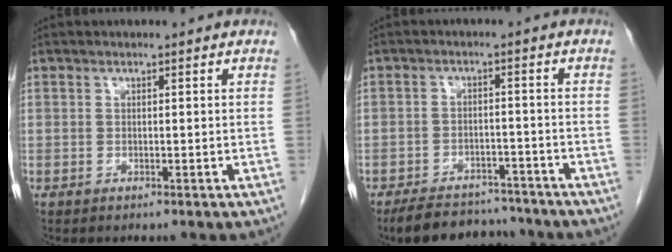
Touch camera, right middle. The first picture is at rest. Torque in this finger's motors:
{"motor_torque": [0.77, -0.59, 0.02, 0.01]}